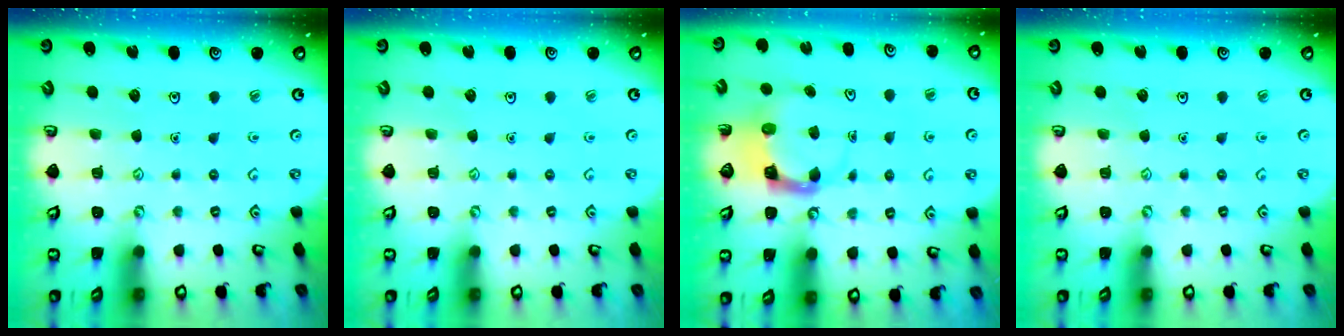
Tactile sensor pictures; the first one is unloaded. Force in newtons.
{"total": 0.0}
{"total": 3.8, "press": 3.8, "slide": 0.3}
{"total": 0.0}